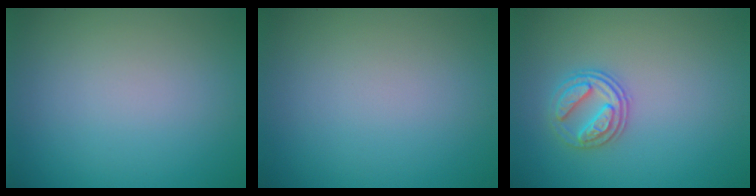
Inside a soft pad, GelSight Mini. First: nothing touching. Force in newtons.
{"total": 0.0}
{"total": 2.6, "press": 2.5, "slide": 0.7}